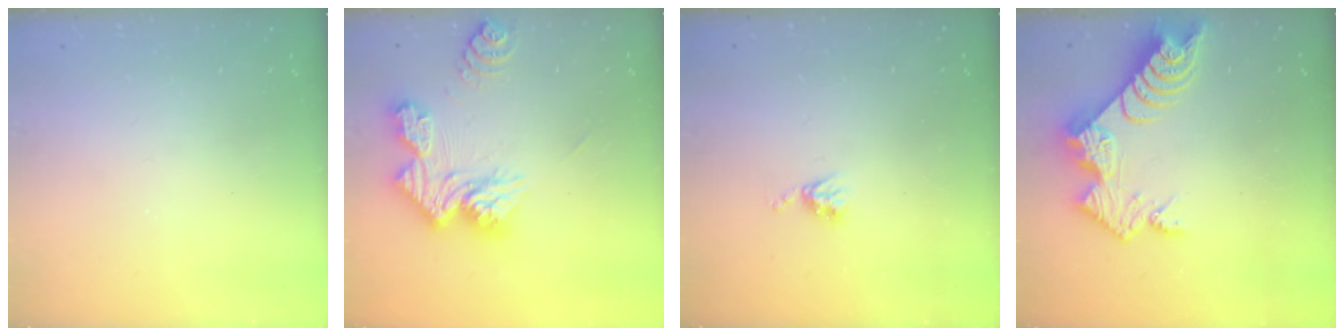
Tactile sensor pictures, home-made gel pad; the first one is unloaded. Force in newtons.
{"total": 15.8, "press": 15.7, "slide": 1.3}
{"total": 4.3, "press": 4.2, "slide": 0.6}
{"total": 10.6, "press": 10.5, "slide": 0.9}